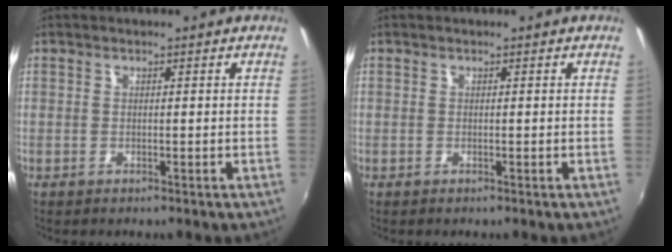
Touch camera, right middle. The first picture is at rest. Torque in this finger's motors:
{"motor_torque": [-0.14, -0.29, -0.01, 0.01]}